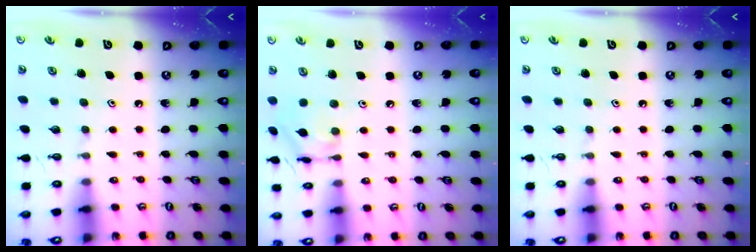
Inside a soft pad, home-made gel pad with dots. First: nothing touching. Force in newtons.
{"total": 8.5, "press": 8.5, "slide": 0.6}
{"total": 0.0}